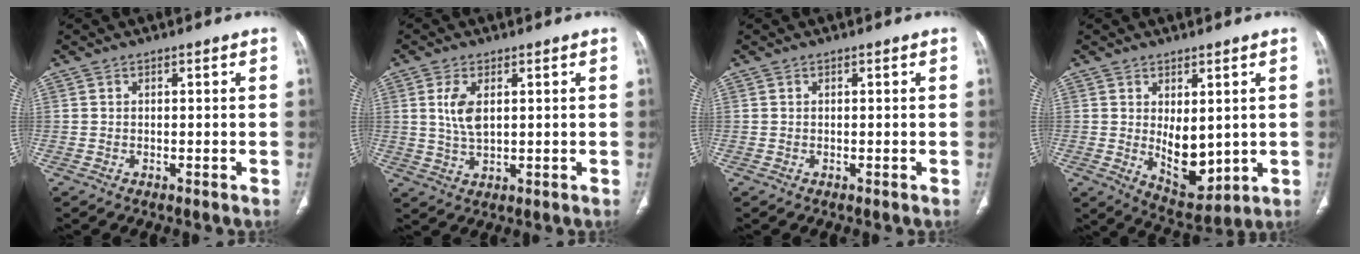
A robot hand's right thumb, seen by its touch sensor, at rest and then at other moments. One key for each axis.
{"total": 5.4, "fx": 1.4, "fy": 2.6, "fz": 4.5, "tx": -0.093, "ty": -0.007, "tz": 0.032}
{"total": 0.0}
{"total": 9.1, "fx": 0.5, "fy": 4.9, "fz": 7.6, "tx": -0.086, "ty": -0.023, "tz": 0.033}